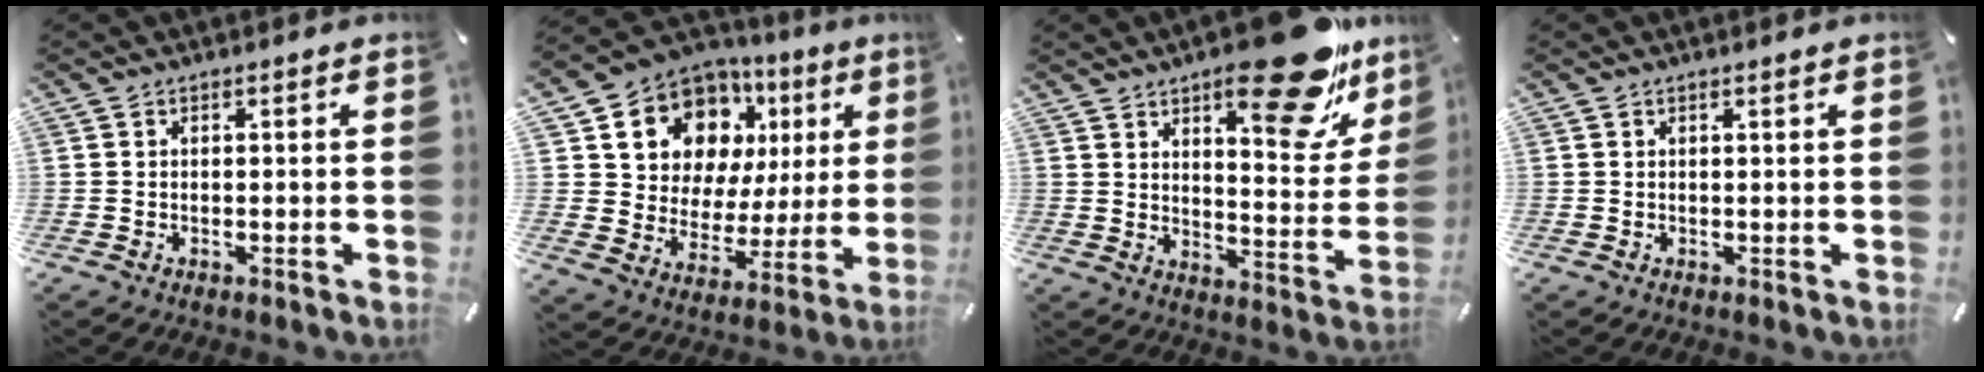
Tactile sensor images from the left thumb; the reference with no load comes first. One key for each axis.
{"total": 13.8, "fx": 8.0, "fy": 10.2, "fz": 4.8, "tx": -0.083, "ty": -0.061, "tz": 0.148}
{"total": 22.8, "fx": 15.1, "fy": 9.2, "fz": 14.4, "tx": -0.178, "ty": -0.108, "tz": 0.244}
{"total": 0.7, "fx": 0.4, "fy": 0.0, "fz": 0.5, "tx": -0.009, "ty": -0.001, "tz": 0.008}